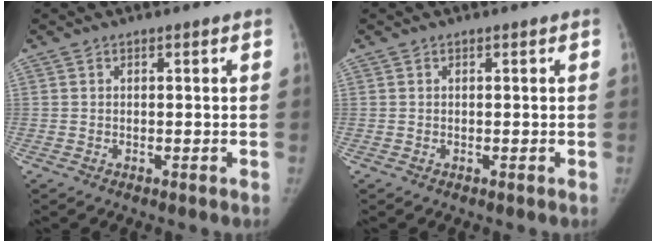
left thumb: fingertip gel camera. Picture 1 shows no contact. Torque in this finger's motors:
{"motor_torque": [0.04, 0.04, 0.01, -0.01, 0.00]}